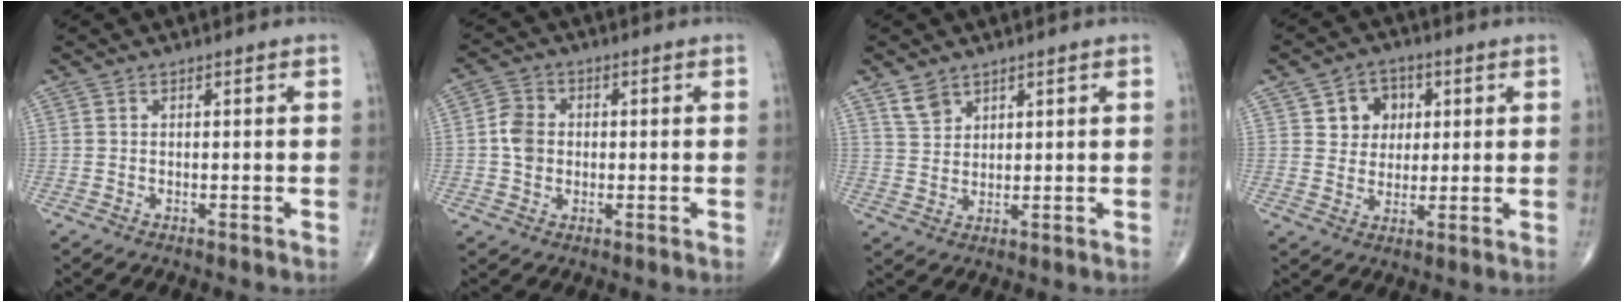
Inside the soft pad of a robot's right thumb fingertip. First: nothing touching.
{"total": 5.3, "force": [0.0, 4.4, 2.9], "torque": [-0.045, 0.007, -0.006]}
{"total": 3.8, "force": [2.8, 2.3, 1.2], "torque": [-0.011, -0.016, 0.060]}
{"total": 7.1, "force": [2.2, 6.0, 3.0], "torque": [-0.009, -0.004, 0.034]}